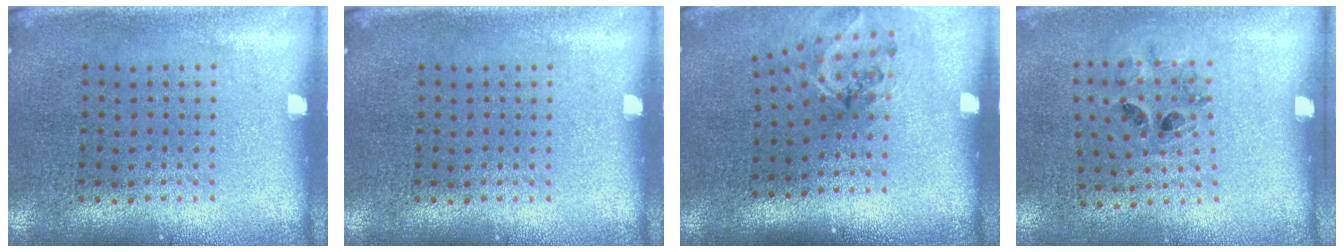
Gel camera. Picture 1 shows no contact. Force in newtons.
{"total": 0.0}
{"total": 1.3, "press": 1.1, "slide": 0.7}
{"total": 1.2, "press": 0.8, "slide": 0.9}